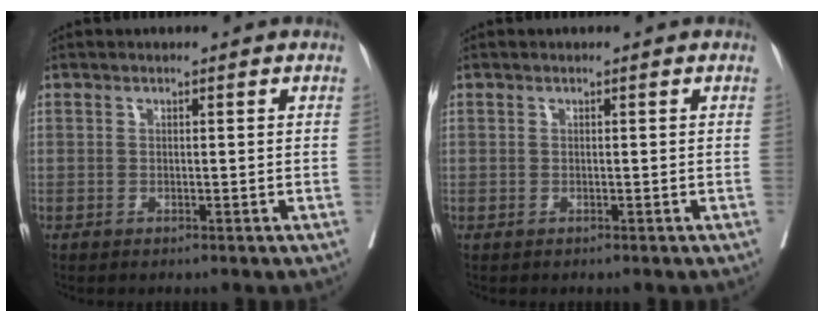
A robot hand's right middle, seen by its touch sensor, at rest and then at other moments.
{"total": 0.0}